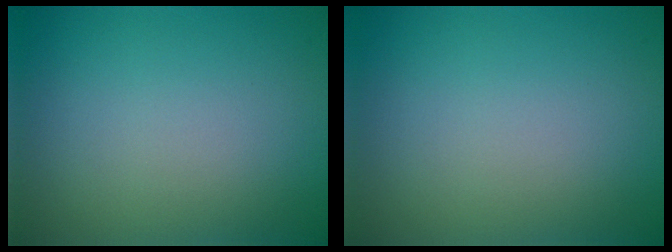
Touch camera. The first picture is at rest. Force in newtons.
{"total": 0.0}